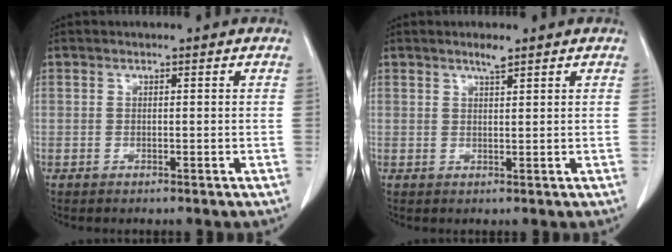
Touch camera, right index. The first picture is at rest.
{"total": 1.7, "force": [1.3, 0.1, 1.0], "torque": [-0.020, 0.000, 0.025]}